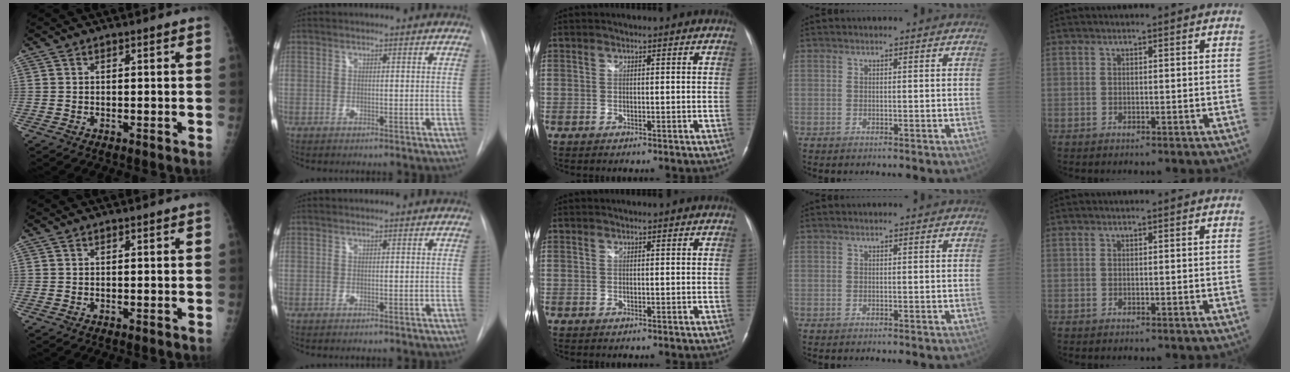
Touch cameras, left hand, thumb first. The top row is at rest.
{}